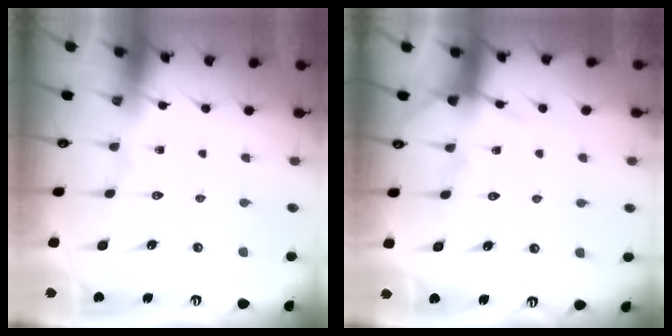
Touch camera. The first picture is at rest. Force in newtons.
{"total": 5.8, "press": 5.8, "slide": 0.7}